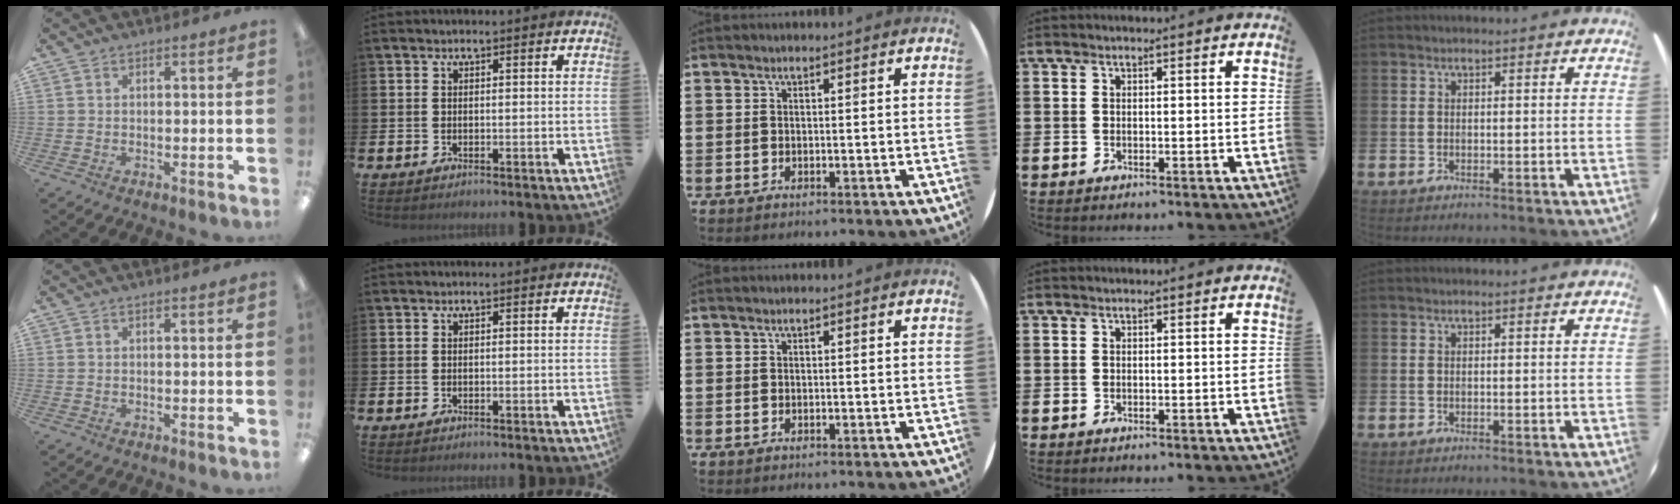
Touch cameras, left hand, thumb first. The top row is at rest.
{}